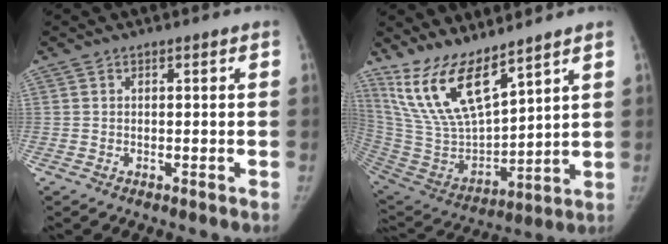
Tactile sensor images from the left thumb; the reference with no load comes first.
{"total": 16.6, "force": [11.9, 5.2, 10.3], "torque": [-0.177, -0.065, 0.252]}